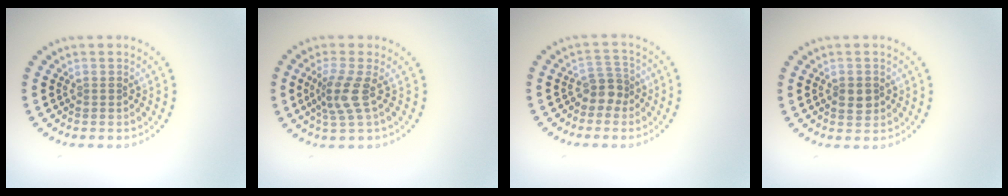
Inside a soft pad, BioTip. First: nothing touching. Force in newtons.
{"total": 3.0, "press": 2.2, "slide": 1.9}
{"total": 2.4, "press": 1.9, "slide": 1.5}
{"total": 1.8, "press": 1.8, "slide": 0.3}